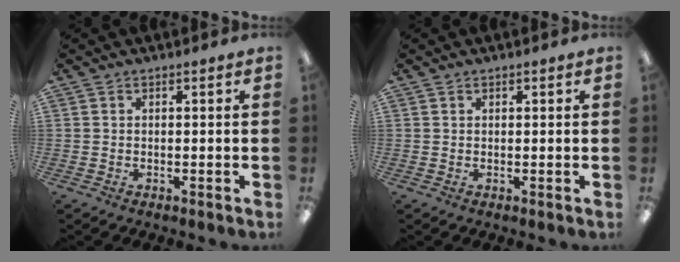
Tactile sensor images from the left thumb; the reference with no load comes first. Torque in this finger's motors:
{"motor_torque": [0.06, -0.06, -0.15, -0.09, 0.00]}